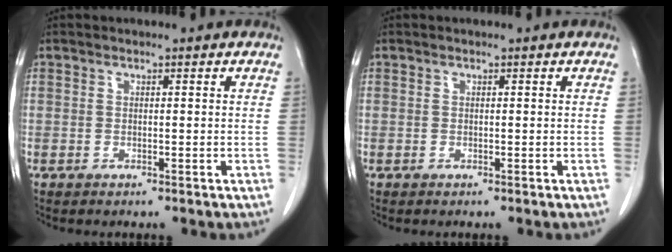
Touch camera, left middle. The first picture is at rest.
{"total": 0.0}